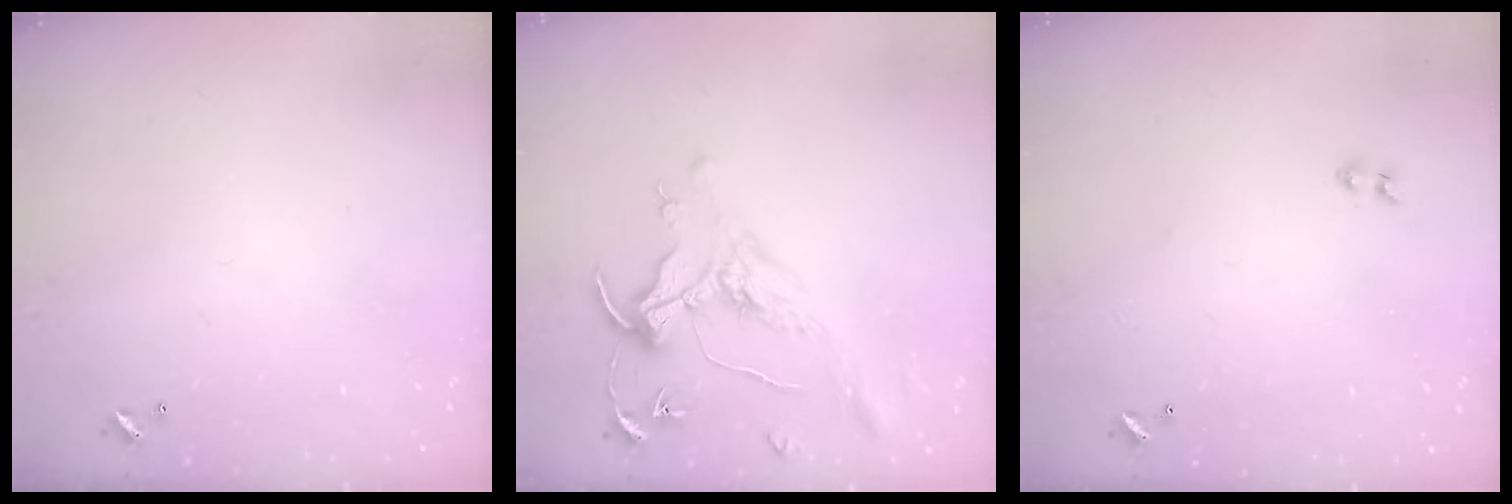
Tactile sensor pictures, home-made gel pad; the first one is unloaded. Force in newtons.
{"total": 1.6, "press": 1.4, "slide": 0.7}
{"total": 1.9, "press": 1.7, "slide": 0.9}